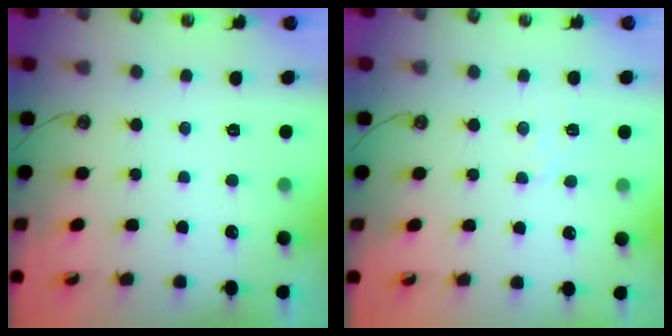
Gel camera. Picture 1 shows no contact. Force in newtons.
{"total": 4.6, "press": 4.6, "slide": 0.6}